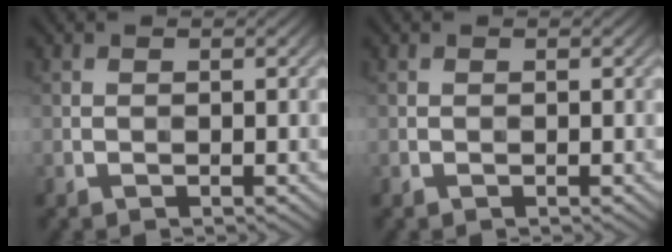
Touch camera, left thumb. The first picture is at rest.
{"total": 0.0}